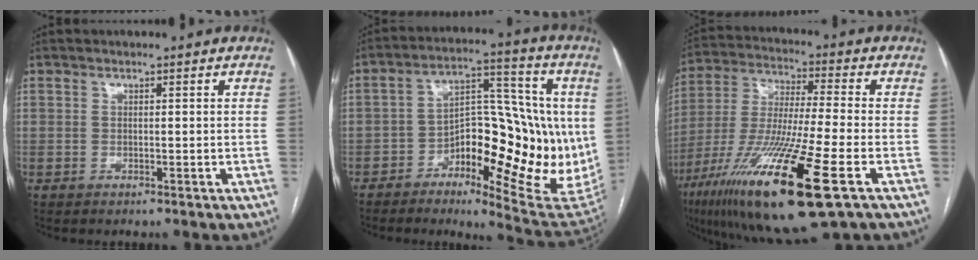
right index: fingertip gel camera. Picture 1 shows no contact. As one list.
[{"total": 18.4, "force": [-2.5, 7.6, 16.5], "torque": [-0.222, 0.026, -0.032]}, {"total": 21.6, "force": [-10.2, 1.3, 19.0], "torque": [-0.379, -0.051, -0.181]}]